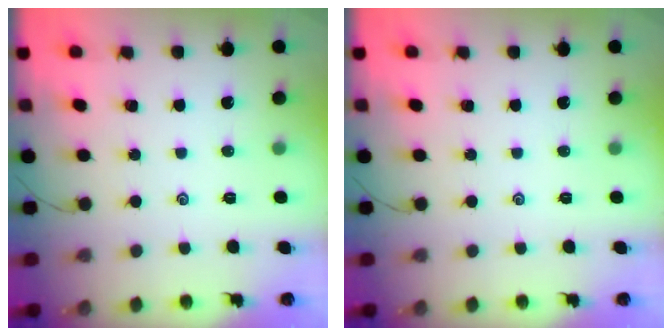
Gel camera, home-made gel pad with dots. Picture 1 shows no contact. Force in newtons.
{"total": 0.0}